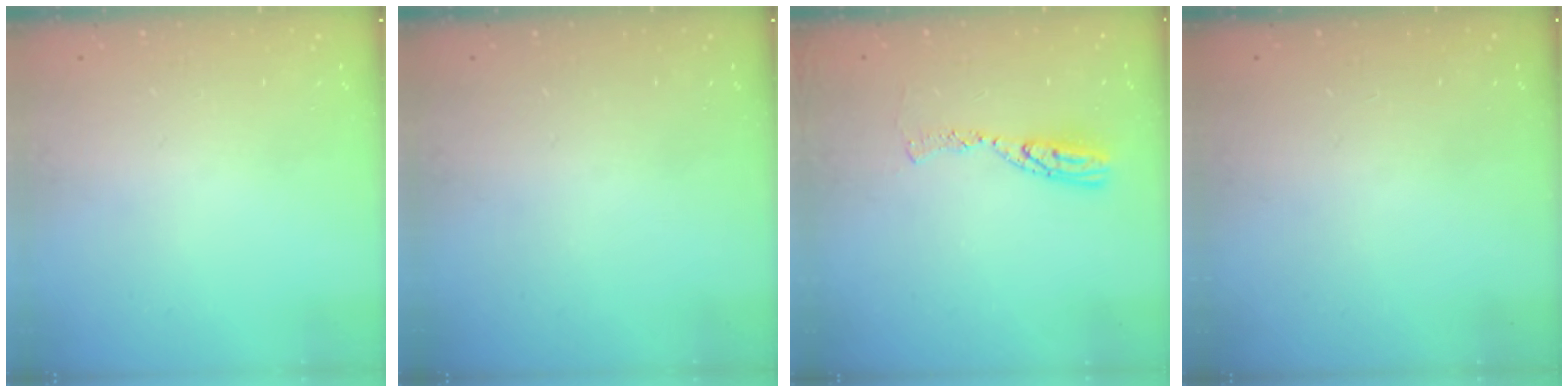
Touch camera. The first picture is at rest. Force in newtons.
{"total": 0.0}
{"total": 8.2, "press": 8.1, "slide": 0.7}
{"total": 0.0}